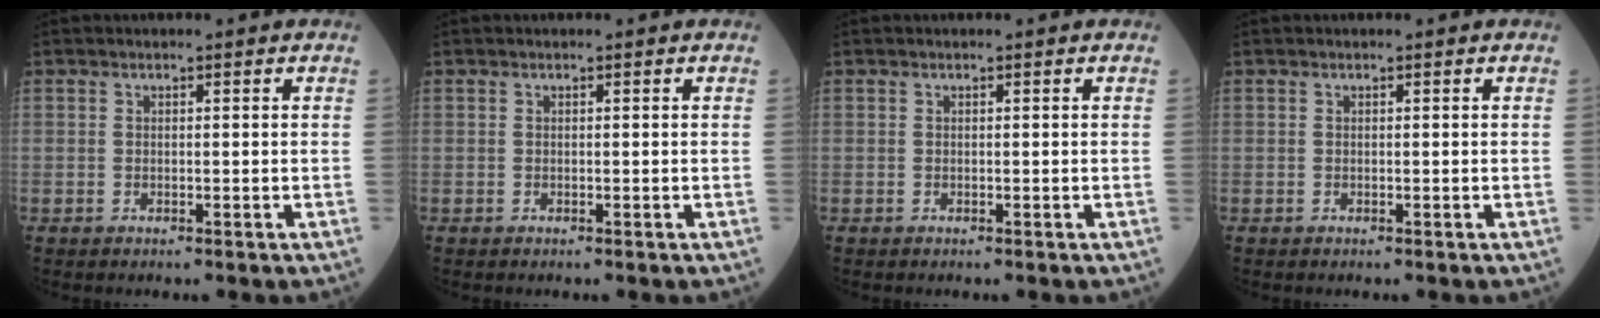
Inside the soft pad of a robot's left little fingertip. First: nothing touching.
{"total": 0.0}
{"total": 0.0}
{"total": 0.0}